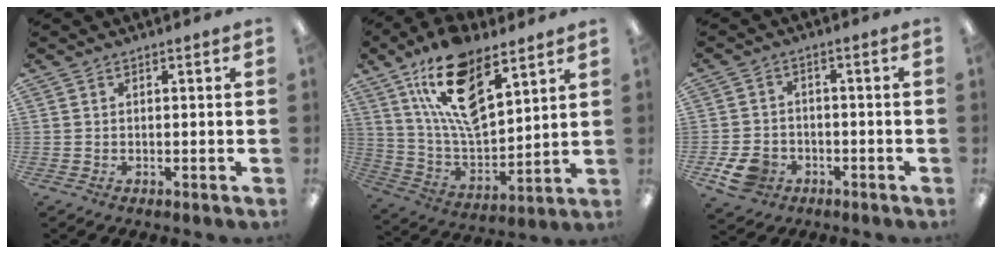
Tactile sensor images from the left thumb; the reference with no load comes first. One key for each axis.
{"total": 18.9, "fx": 11.9, "fy": 8.2, "fz": 12.1, "tx": -0.234, "ty": -0.064, "tz": 0.207}
{"total": 6.6, "fx": -3.5, "fy": 4.9, "fz": 2.9, "tx": -0.066, "ty": 0.015, "tz": -0.063}